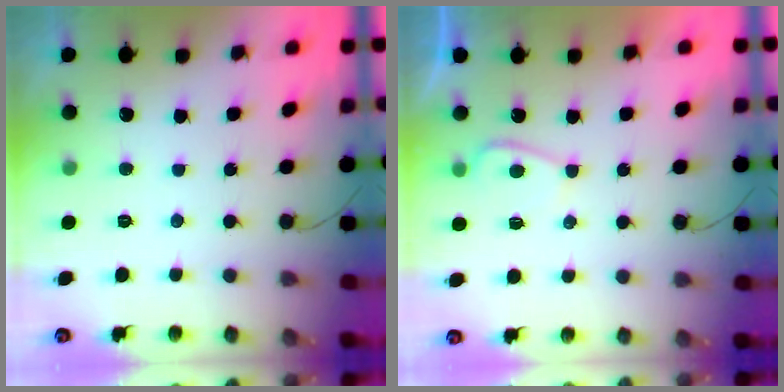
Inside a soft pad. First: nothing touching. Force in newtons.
{"total": 3.4, "press": 3.3, "slide": 0.6}